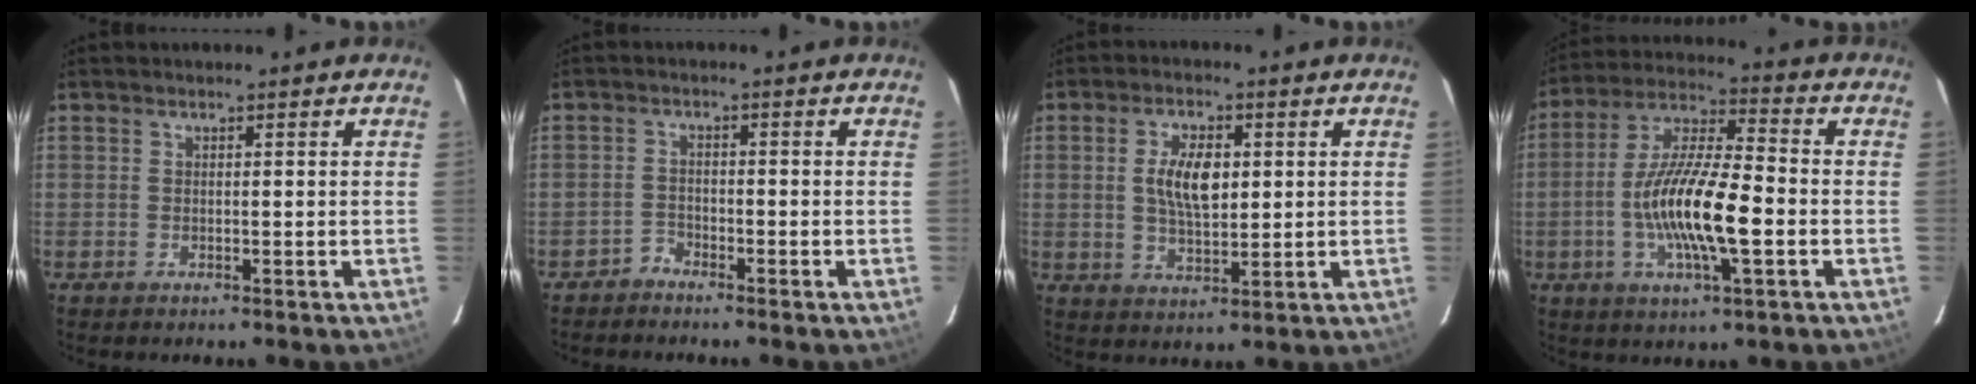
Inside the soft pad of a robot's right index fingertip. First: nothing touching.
{"total": 1.9, "force": [-1.8, 0.6, -0.3], "torque": [0.005, 0.002, -0.036]}
{"total": 7.8, "force": [1.3, 3.8, 6.7], "torque": [-0.123, 0.005, 0.026]}
{"total": 15.6, "force": [-3.5, 3.6, 14.8], "torque": [-0.286, -0.002, -0.070]}